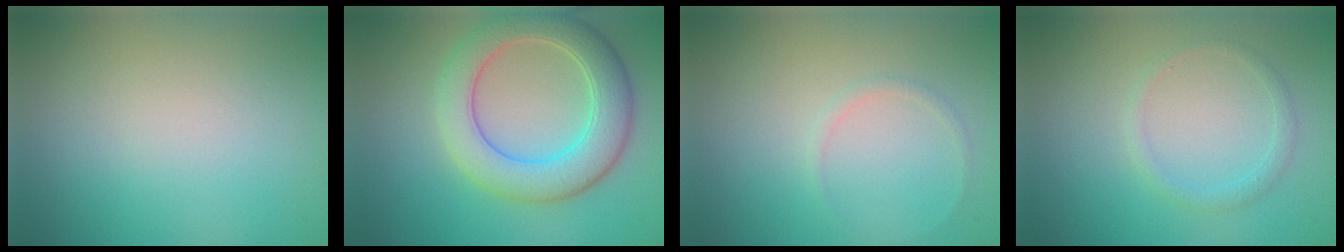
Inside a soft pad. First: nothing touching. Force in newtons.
{"total": 6.4, "press": 6.4, "slide": 0.5}
{"total": 0.5, "press": 0.5, "slide": 0.1}
{"total": 1.2, "press": 1.1, "slide": 0.1}